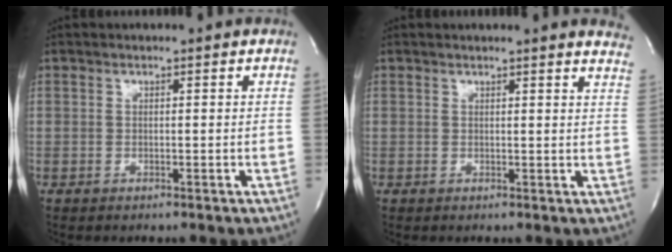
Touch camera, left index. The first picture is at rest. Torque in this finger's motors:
{"motor_torque": [0.24, -0.21, 0.07, 0.00]}